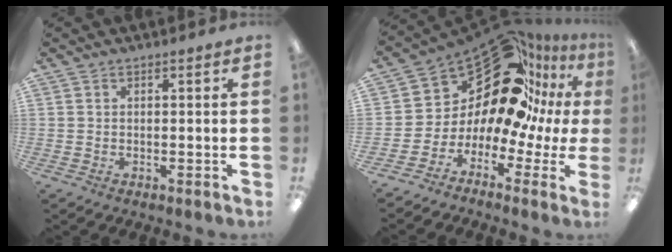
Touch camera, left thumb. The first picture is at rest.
{"total": 20.5, "force": [12.7, 11.5, 11.2], "torque": [-0.177, -0.101, 0.234]}